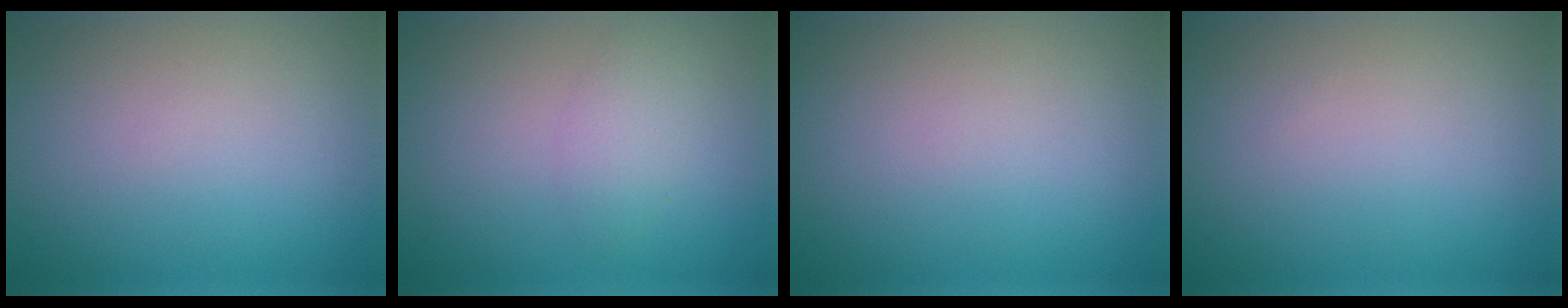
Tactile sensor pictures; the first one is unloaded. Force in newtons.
{"total": 1.8, "press": 1.8, "slide": 0.1}
{"total": 0.0}
{"total": 0.0}